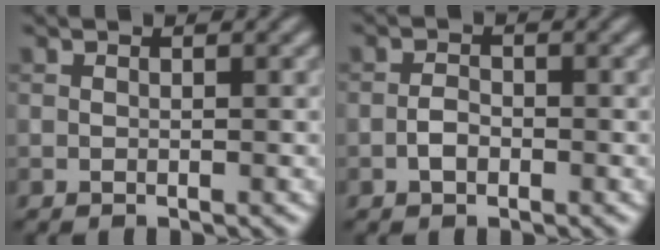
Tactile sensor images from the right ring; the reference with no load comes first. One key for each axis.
{"total": 1.5, "fx": -0.7, "fy": 0.9, "fz": 1.0, "tx": -0.018, "ty": 0.005, "tz": -0.015}